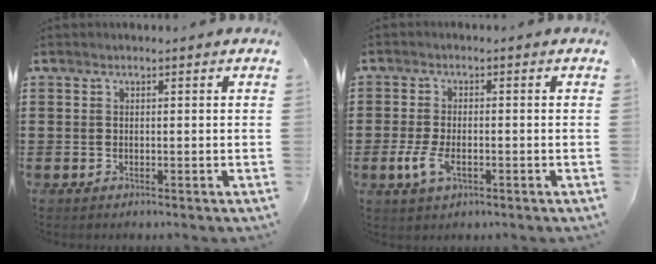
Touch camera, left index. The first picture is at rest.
{"total": 4.4, "force": [-1.4, 2.1, 3.6], "torque": [-0.090, -0.006, -0.030]}